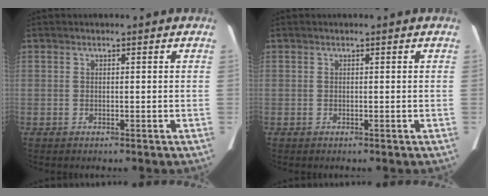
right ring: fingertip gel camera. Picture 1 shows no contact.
{"total": 0.0}